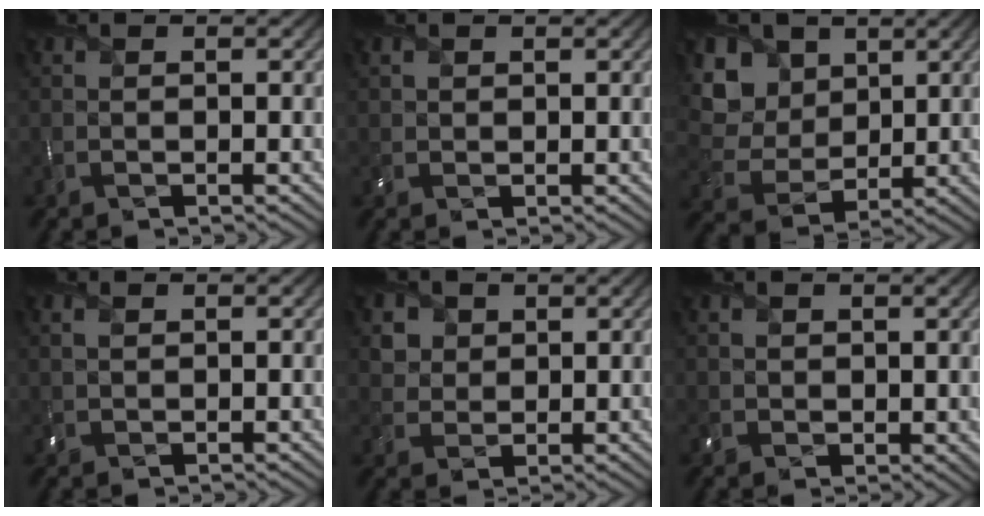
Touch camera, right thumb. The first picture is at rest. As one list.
[{"total": 1.6, "force": [0.9, 1.1, 0.6], "torque": [-0.021, 0.004, 0.020]}, {"total": 10.0, "force": [4.1, 7.7, 4.8], "torque": [-0.169, 0.016, 0.091]}, {"total": 1.4, "force": [0.7, 0.8, 1.0], "torque": [-0.030, 0.004, 0.013]}, {"total": 3.8, "force": [1.8, 3.2, 1.1], "torque": [-0.048, -0.009, 0.040]}, {"total": 2.0, "force": [0.8, 1.7, 0.8], "torque": [-0.026, -0.005, 0.016]}]